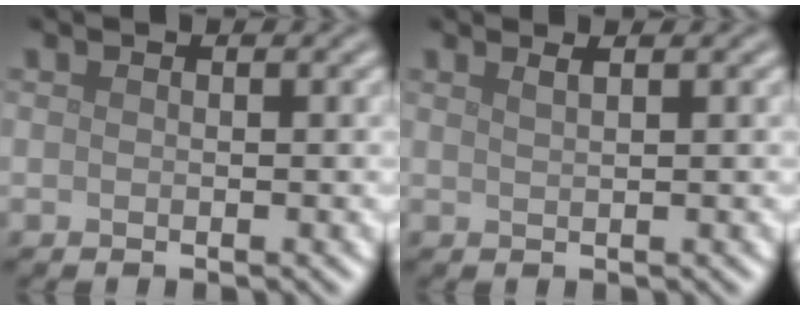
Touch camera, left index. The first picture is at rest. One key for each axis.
{"total": 1.9, "fx": 1.2, "fy": 0.8, "fz": 1.2, "tx": -0.001, "ty": 0.005, "tz": -0.001}